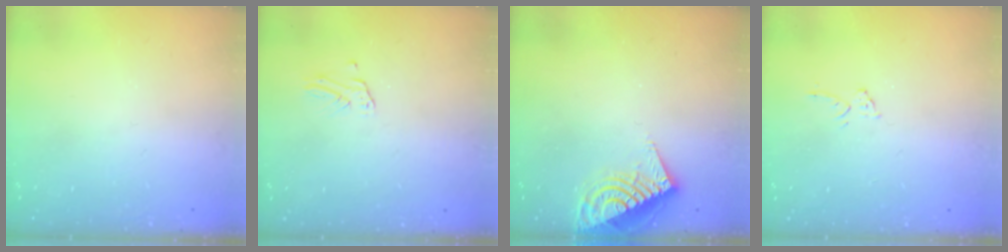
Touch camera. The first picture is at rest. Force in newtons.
{"total": 1.2, "press": 1.2, "slide": 0.0}
{"total": 11.7, "press": 11.5, "slide": 1.7}
{"total": 3.1, "press": 3.1, "slide": 0.2}